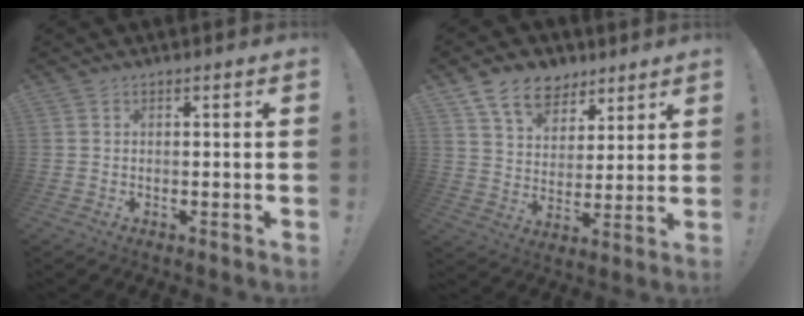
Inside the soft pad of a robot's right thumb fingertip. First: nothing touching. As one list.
[{"total": 12.0, "force": [7.8, 8.0, 4.4], "torque": [-0.069, -0.050, 0.151]}]